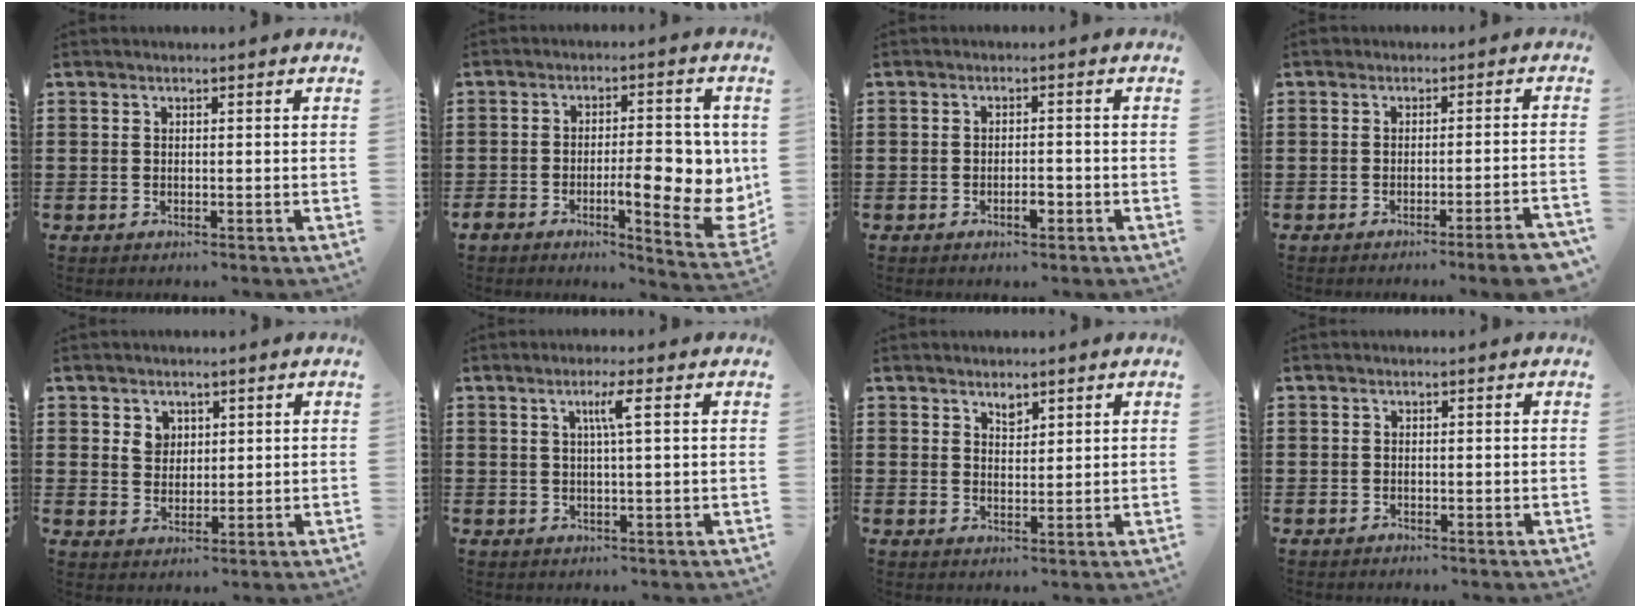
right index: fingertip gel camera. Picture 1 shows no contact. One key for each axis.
{"total": 10.2, "fx": -1.2, "fy": 4.2, "fz": 9.2, "tx": -0.113, "ty": -0.011, "tz": -0.017}
{"total": 2.3, "fx": -1.2, "fy": 0.8, "fz": 1.8, "tx": -0.034, "ty": 0.002, "tz": -0.020}
{"total": 3.1, "fx": -2.4, "fy": -0.2, "fz": 2.0, "tx": -0.032, "ty": -0.004, "tz": -0.044}
{"total": 3.2, "fx": 1.6, "fy": 2.6, "fz": 1.0, "tx": -0.029, "ty": 0.010, "tz": 0.030}
{"total": 3.4, "fx": 0.9, "fy": -0.3, "fz": 3.2, "tx": -0.064, "ty": 0.000, "tz": 0.012}
{"total": 1.8, "fx": 1.5, "fy": 0.7, "fz": 0.6, "tx": -0.007, "ty": -0.001, "tz": 0.027}
{"total": 0.5, "fx": -0.4, "fy": 0.3, "fz": -0.1, "tx": 0.002, "ty": 0.005, "tz": -0.010}